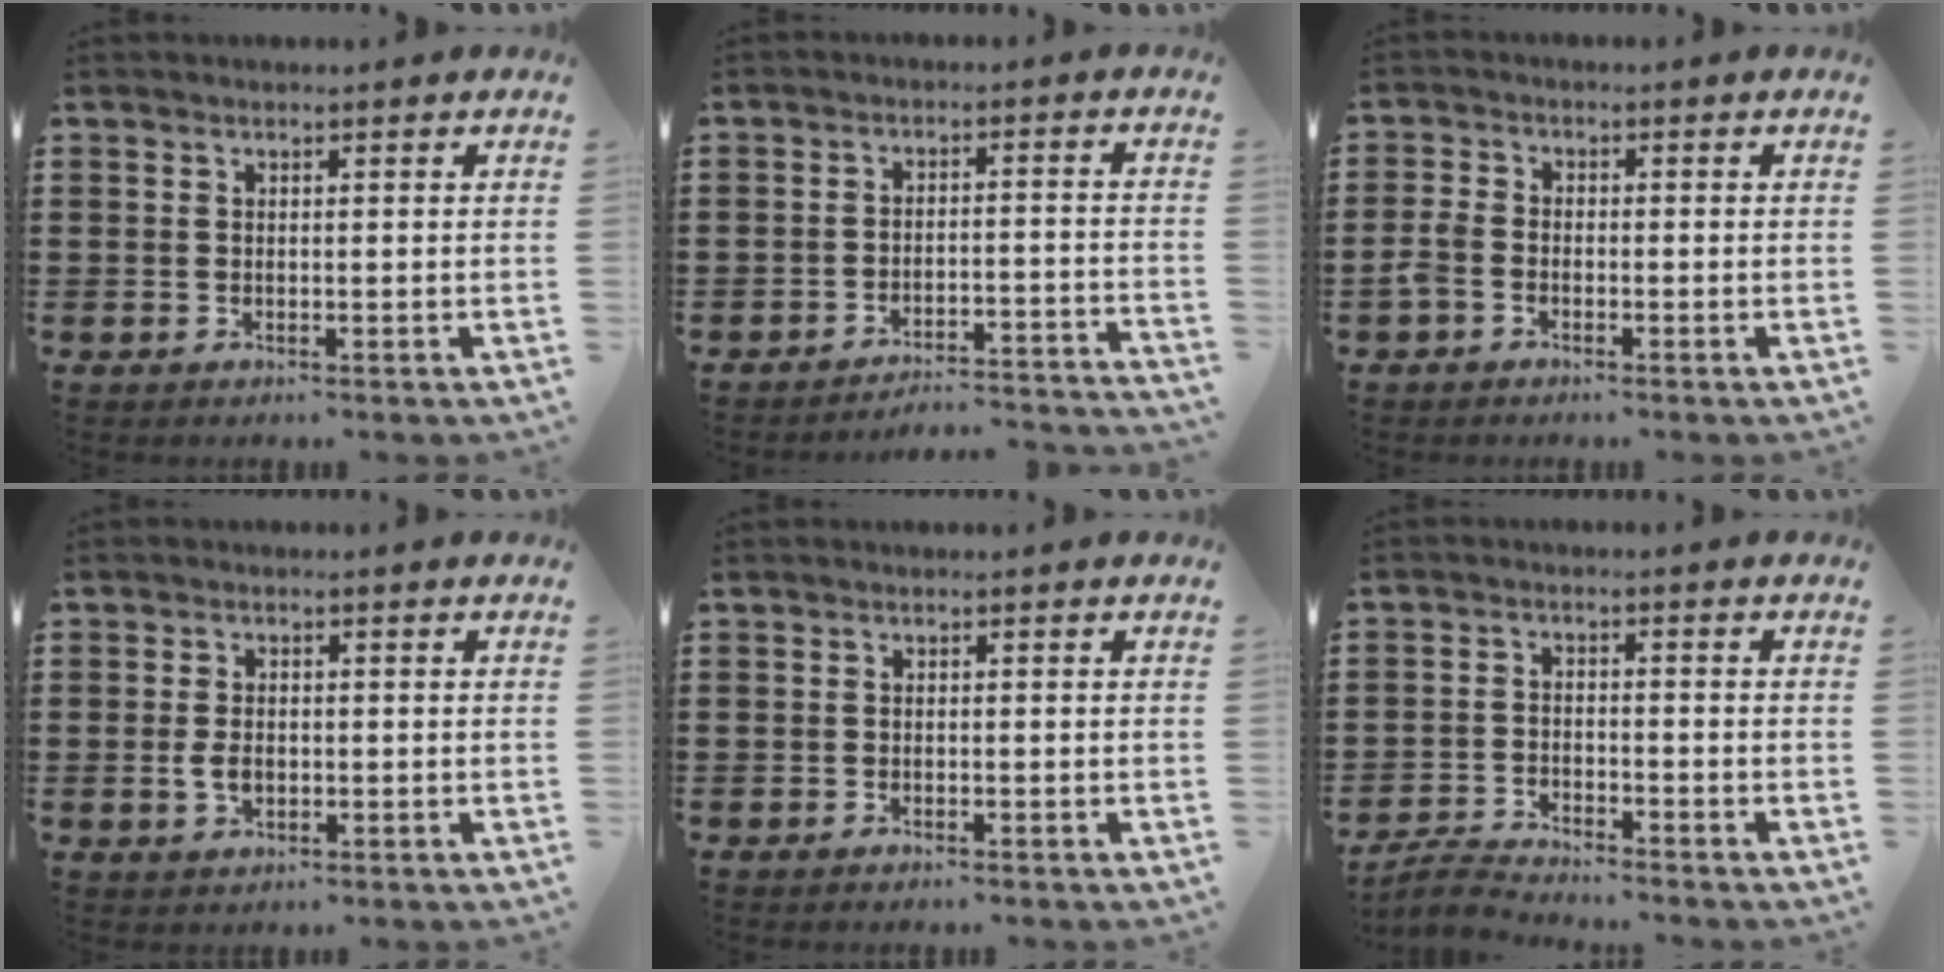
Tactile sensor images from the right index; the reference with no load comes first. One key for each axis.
{"total": 4.0, "fx": -3.9, "fy": 0.1, "fz": 0.7, "tx": -0.019, "ty": -0.002, "tz": -0.082}
{"total": 2.5, "fx": -1.6, "fy": 1.4, "fz": 1.3, "tx": -0.048, "ty": -0.003, "tz": -0.038}
{"total": 2.6, "fx": -0.4, "fy": 1.6, "fz": 2.0, "tx": -0.047, "ty": -0.001, "tz": -0.010}
{"total": 0.6, "fx": -0.6, "fy": 0.0, "fz": 0.1, "tx": -0.002, "ty": -0.002, "tz": -0.012}
{"total": 3.5, "fx": -3.5, "fy": 0.2, "fz": 0.2, "tx": -0.022, "ty": 0.001, "tz": -0.080}